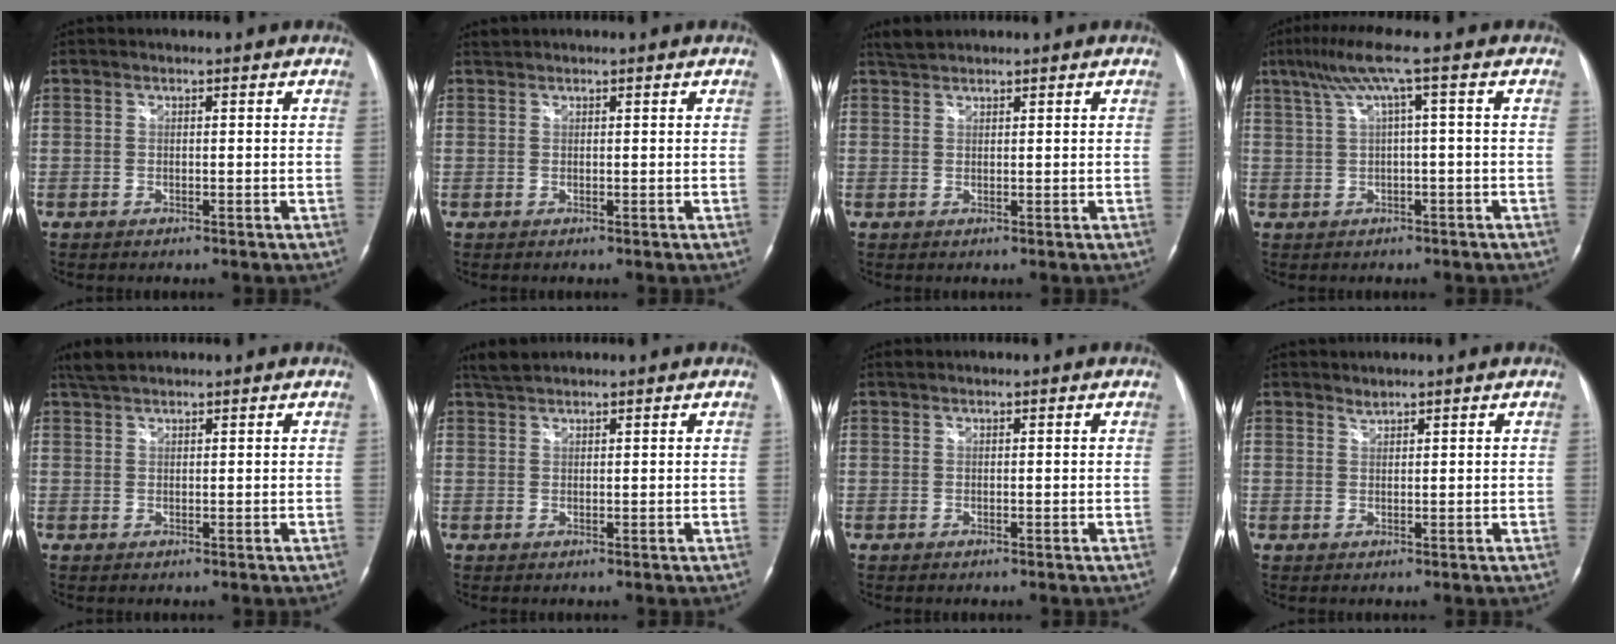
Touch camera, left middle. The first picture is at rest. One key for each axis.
{"total": 0.7, "fx": 0.7, "fy": -0.1, "fz": -0.1, "tx": -0.008, "ty": 0.010, "tz": 0.019}
{"total": 2.2, "fx": 2.1, "fy": 0.3, "fz": 0.5, "tx": -0.015, "ty": 0.011, "tz": 0.043}
{"total": 5.6, "fx": 1.9, "fy": -1.0, "fz": 5.2, "tx": -0.101, "ty": 0.034, "tz": 0.041}
{"total": 3.1, "fx": 2.8, "fy": 0.6, "fz": 1.2, "tx": -0.031, "ty": 0.015, "tz": 0.056}
{"total": 2.3, "fx": 2.2, "fy": 0.2, "fz": 0.5, "tx": -0.016, "ty": 0.012, "tz": 0.045}
{"total": 0.5, "fx": 0.5, "fy": 0.1, "fz": 0.1, "tx": -0.012, "ty": 0.010, "tz": 0.013}
{"total": 0.9, "fx": 0.9, "fy": 0.0, "fz": -0.1, "tx": -0.002, "ty": -0.003, "tz": 0.017}